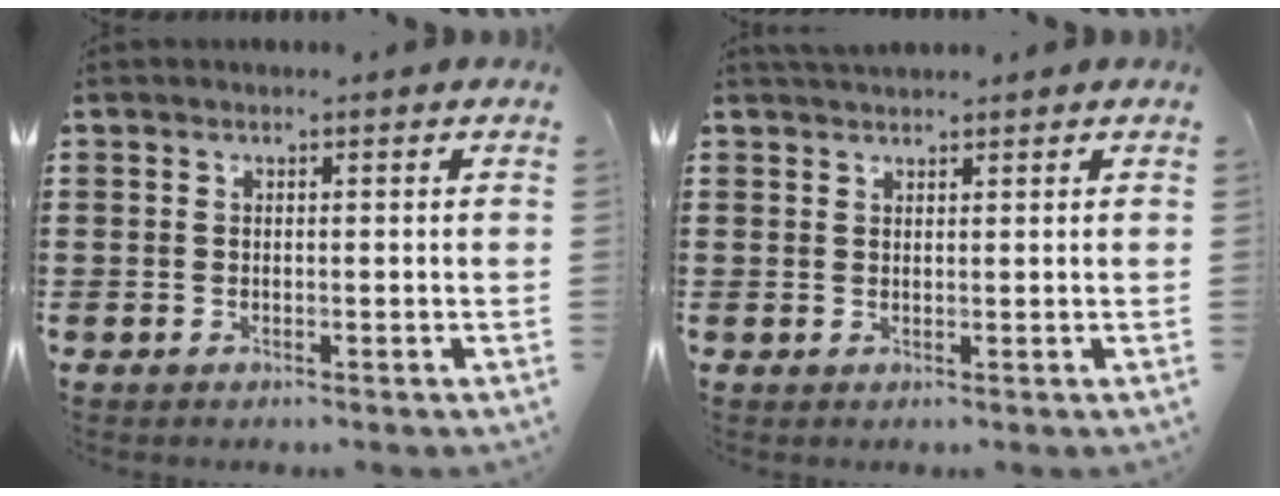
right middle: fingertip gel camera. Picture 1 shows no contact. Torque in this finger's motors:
{"motor_torque": [-0.02, 0.01, 0.09, 0.00]}